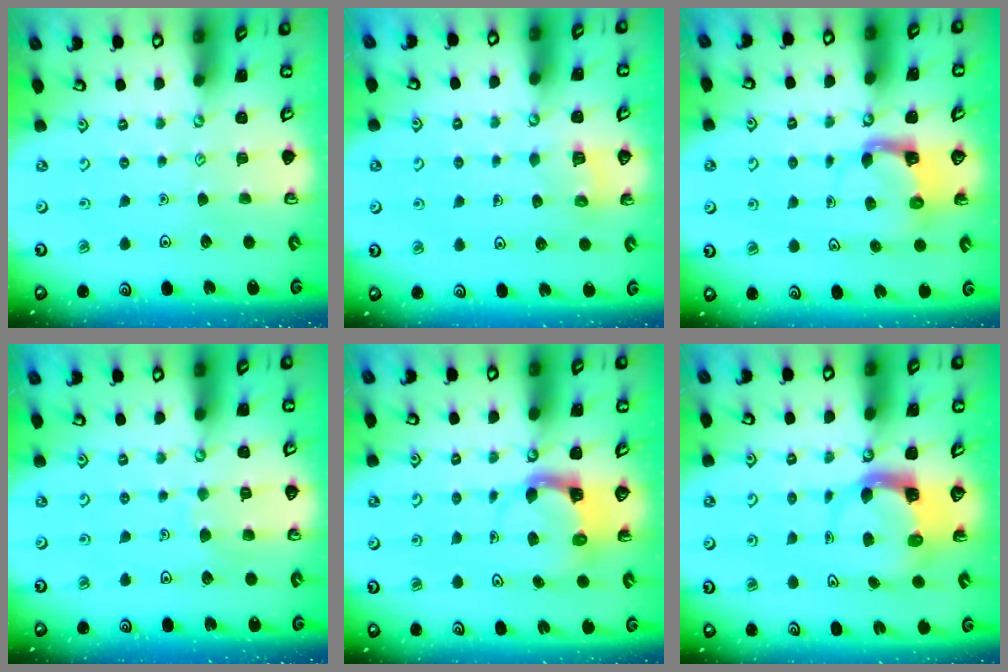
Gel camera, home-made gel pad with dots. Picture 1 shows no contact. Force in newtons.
{"total": 2.2, "press": 2.2, "slide": 0.1}
{"total": 3.9, "press": 3.8, "slide": 0.7}
{"total": 6.1, "press": 6.1, "slide": 0.3}
{"total": 3.9, "press": 3.9, "slide": 0.4}
{"total": 3.6, "press": 3.5, "slide": 0.5}